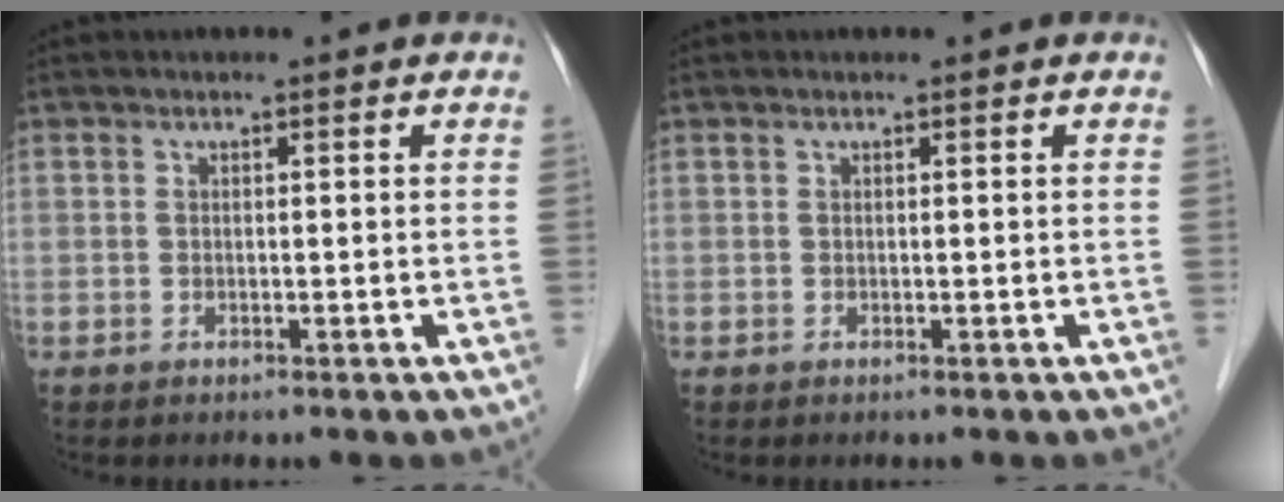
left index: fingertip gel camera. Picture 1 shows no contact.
{"total": 0.0}